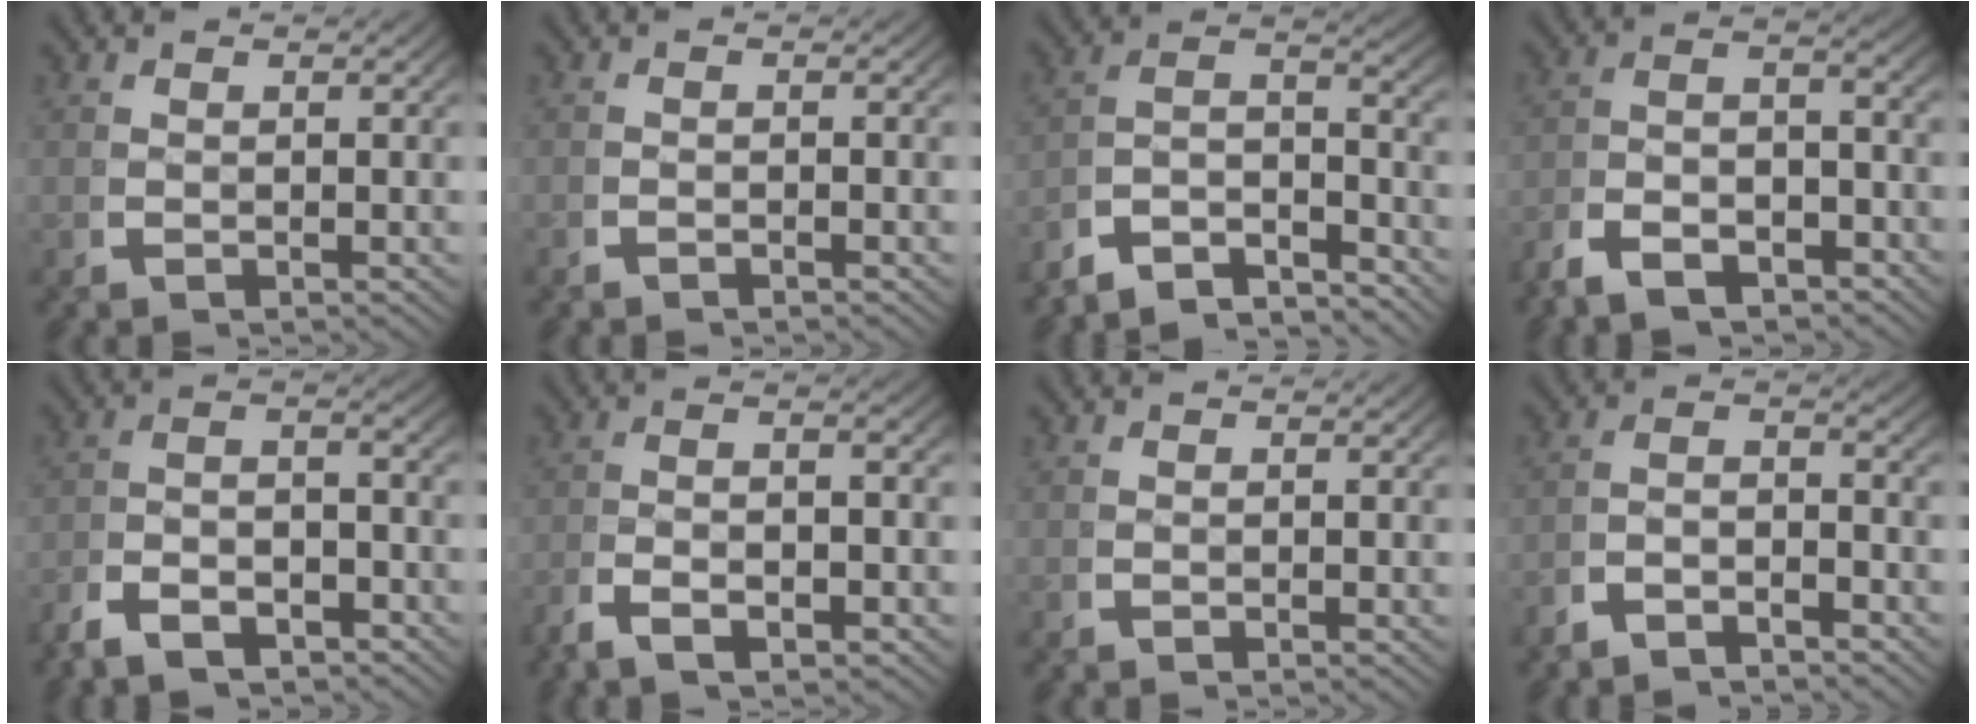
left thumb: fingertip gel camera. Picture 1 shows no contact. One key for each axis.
{"total": 0.7, "fx": -0.7, "fy": 0.0, "fz": 0.1, "tx": 0.002, "ty": 0.001, "tz": -0.017}
{"total": 8.8, "fx": -3.7, "fy": 5.6, "fz": 5.7, "tx": -0.111, "ty": -0.032, "tz": -0.065}
{"total": 4.8, "fx": -2.7, "fy": 2.3, "fz": 3.3, "tx": -0.055, "ty": -0.007, "tz": -0.047}
{"total": 4.4, "fx": -2.8, "fy": 1.9, "fz": 2.9, "tx": -0.049, "ty": -0.008, "tz": -0.048}
{"total": 4.2, "fx": -1.5, "fy": 1.3, "fz": 3.7, "tx": -0.073, "ty": 0.000, "tz": -0.028}
{"total": 0.0}
{"total": 3.0, "fx": -2.2, "fy": 1.2, "fz": 1.7, "tx": -0.029, "ty": -0.010, "tz": -0.043}